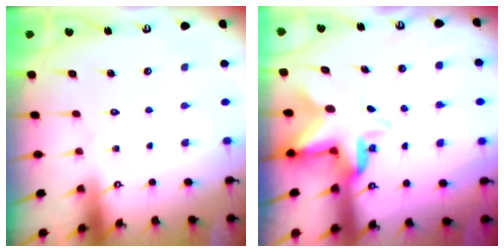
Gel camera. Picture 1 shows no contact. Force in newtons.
{"total": 5.6, "press": 5.4, "slide": 1.7}